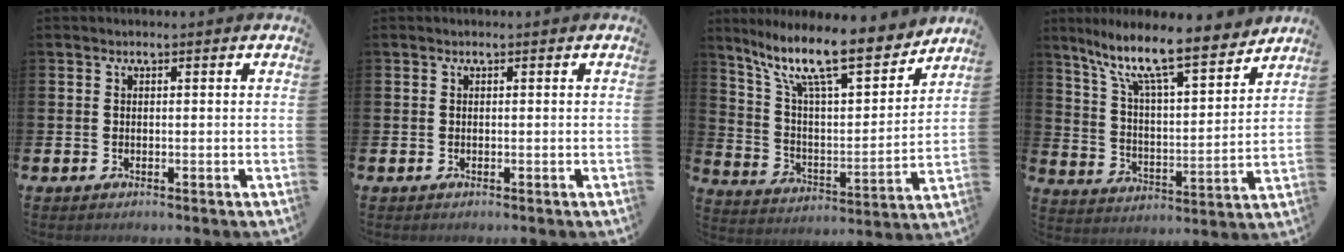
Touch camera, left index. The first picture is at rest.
{"total": 0.0}
{"total": 13.5, "force": [10.7, 3.3, 7.5], "torque": [-0.159, -0.072, 0.180]}
{"total": 11.4, "force": [9.6, 1.8, 5.9], "torque": [-0.133, -0.068, 0.157]}